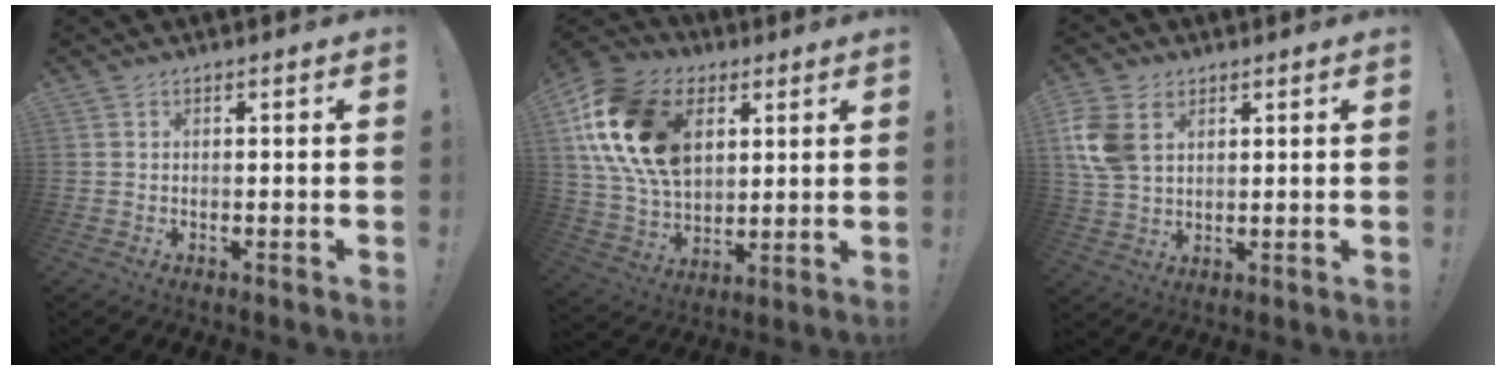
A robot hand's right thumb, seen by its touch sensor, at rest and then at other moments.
{"total": 21.8, "force": [7.2, 15.1, 14.0], "torque": [-0.267, -0.019, 0.139]}
{"total": 11.2, "force": [4.3, 7.9, 6.8], "torque": [-0.137, -0.005, 0.087]}